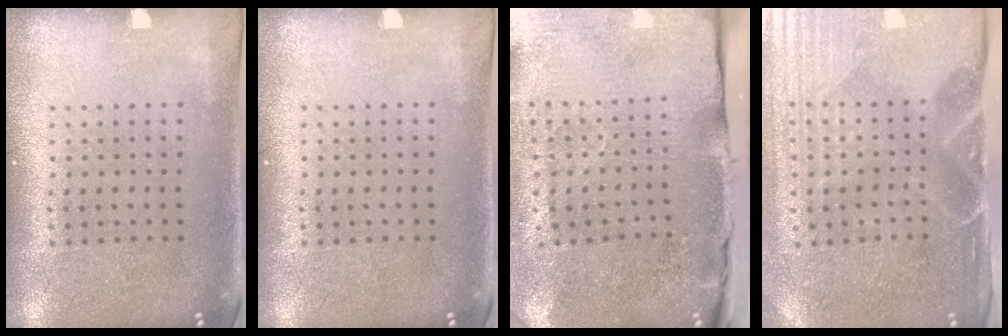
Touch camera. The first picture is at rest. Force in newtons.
{"total": 0.0}
{"total": 4.8, "press": 3.9, "slide": 2.8}
{"total": 4.7, "press": 4.1, "slide": 2.4}